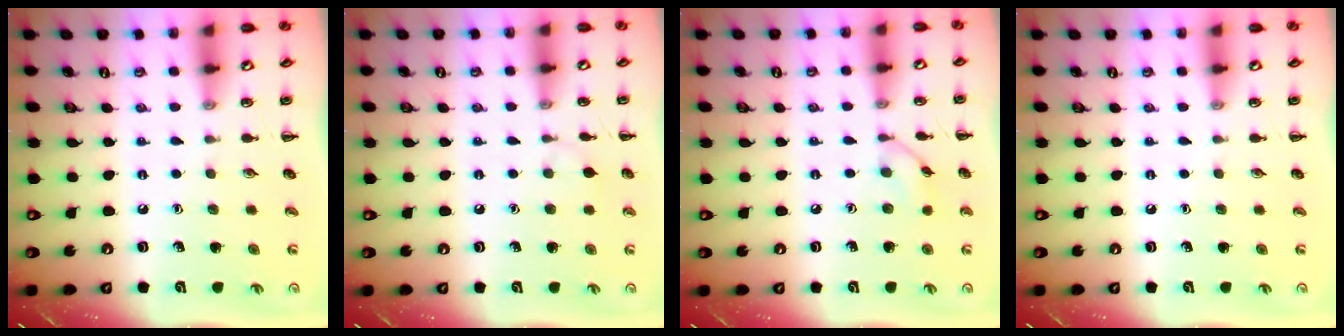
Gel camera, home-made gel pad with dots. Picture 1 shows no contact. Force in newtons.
{"total": 4.6, "press": 4.3, "slide": 1.4}
{"total": 6.8, "press": 6.7, "slide": 1.2}
{"total": 0.0}